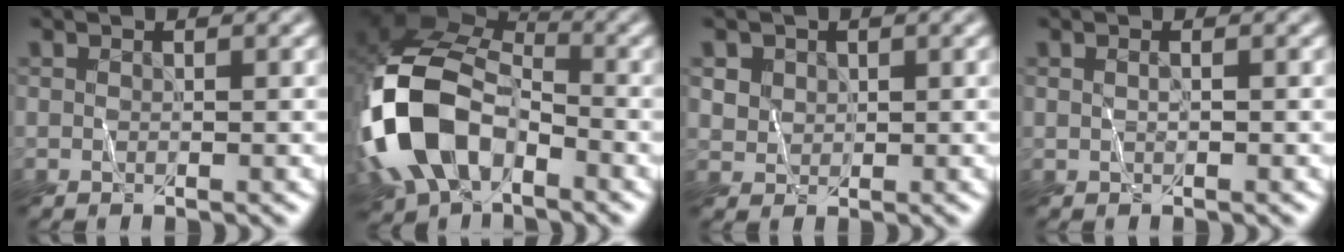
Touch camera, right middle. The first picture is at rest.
{"total": 11.7, "force": [-4.2, 7.4, 8.1], "torque": [-0.182, 0.003, -0.081]}
{"total": 1.8, "force": [0.8, 1.6, 0.3], "torque": [-0.014, 0.002, 0.036]}
{"total": 0.0}